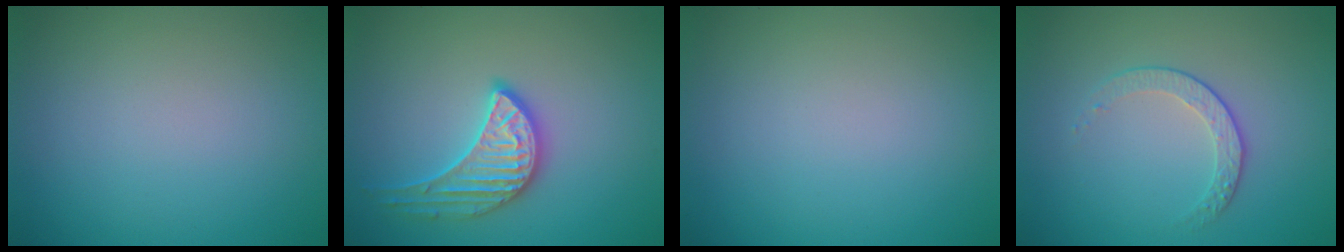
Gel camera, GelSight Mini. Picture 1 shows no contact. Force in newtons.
{"total": 3.3, "press": 3.3, "slide": 0.3}
{"total": 0.0}
{"total": 1.8, "press": 1.3, "slide": 1.3}